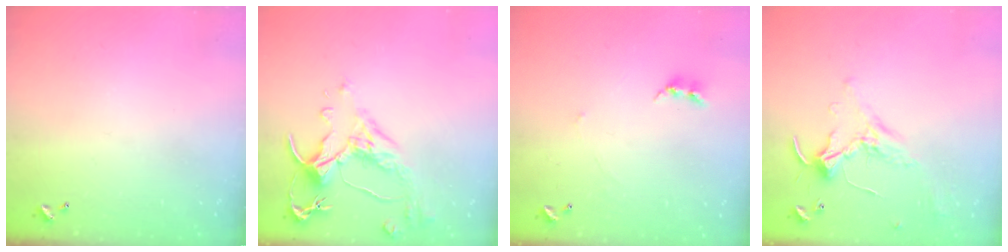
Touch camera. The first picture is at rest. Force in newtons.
{"total": 3.1, "press": 2.7, "slide": 1.4}
{"total": 2.7, "press": 2.7, "slide": 0.3}
{"total": 0.9, "press": 0.8, "slide": 0.4}